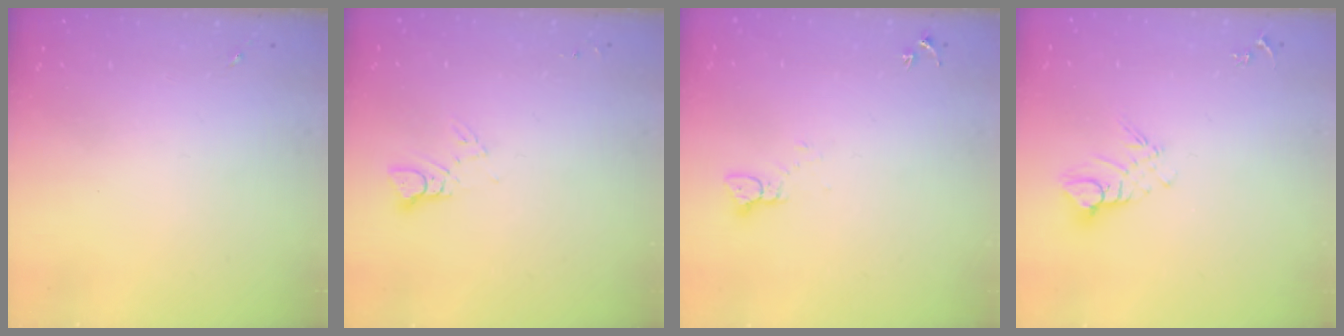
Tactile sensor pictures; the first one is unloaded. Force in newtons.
{"total": 3.2, "press": 3.2, "slide": 0.0}
{"total": 2.4, "press": 2.4, "slide": 0.2}
{"total": 7.9, "press": 7.8, "slide": 0.8}